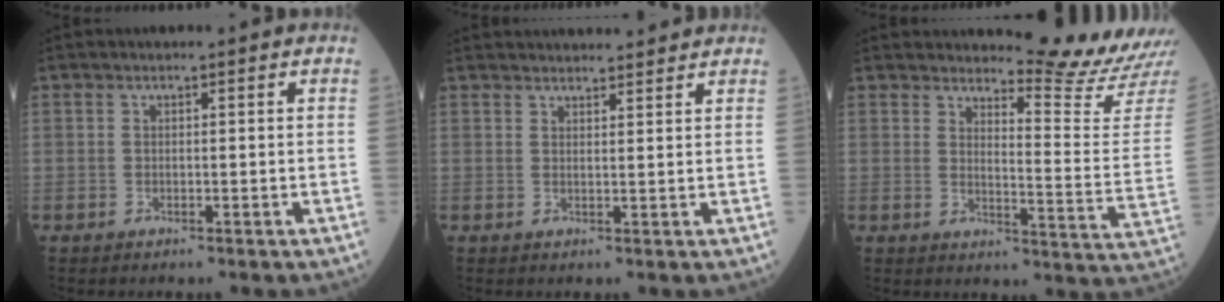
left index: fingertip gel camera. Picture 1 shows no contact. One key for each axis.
{"total": 10.4, "fx": 9.9, "fy": 1.7, "fz": 2.5, "tx": -0.023, "ty": 0.027, "tz": 0.127}
{"total": 12.8, "fx": 12.5, "fy": -2.3, "fz": 1.0, "tx": -0.014, "ty": -0.120, "tz": 0.148}